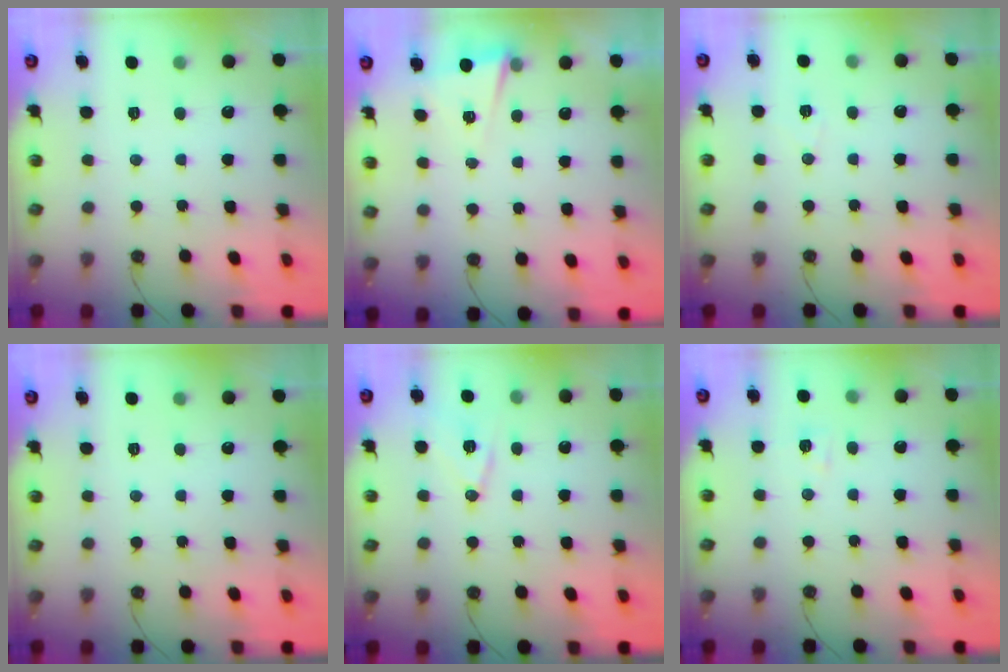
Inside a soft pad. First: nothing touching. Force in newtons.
{"total": 3.0, "press": 2.8, "slide": 0.9}
{"total": 4.5, "press": 3.8, "slide": 2.3}
{"total": 0.0}
{"total": 9.8, "press": 9.3, "slide": 3.0}
{"total": 5.3, "press": 4.8, "slide": 2.1}